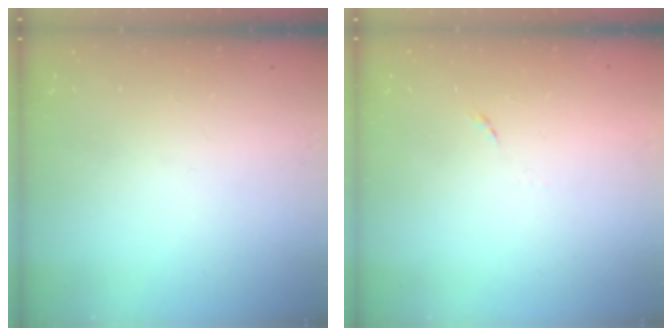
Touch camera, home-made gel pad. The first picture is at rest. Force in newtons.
{"total": 5.7, "press": 5.6, "slide": 0.6}